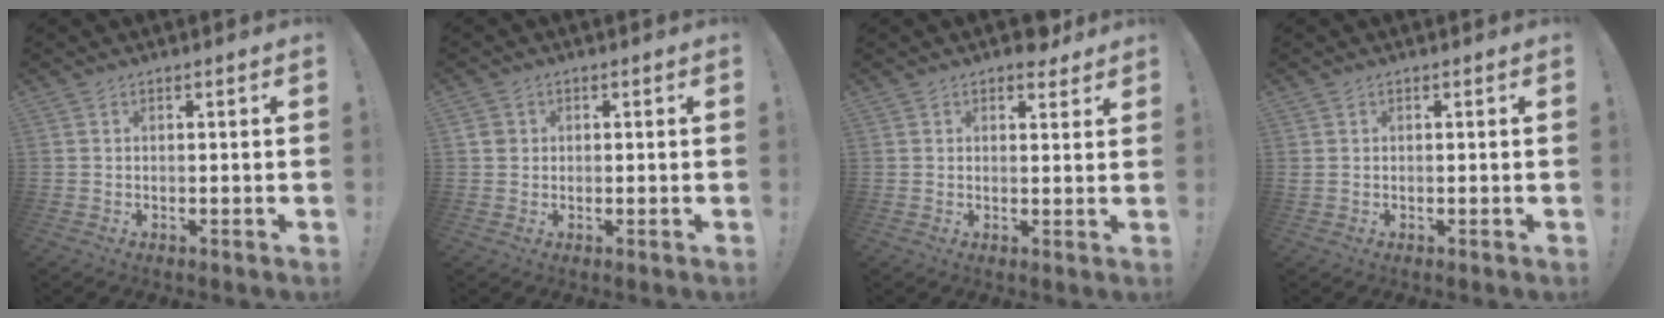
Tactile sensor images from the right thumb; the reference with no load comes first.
{"total": 2.2, "force": [0.4, 2.0, 0.7], "torque": [-0.011, 0.004, 0.007]}
{"total": 4.3, "force": [3.6, 1.9, 1.4], "torque": [0.002, -0.020, 0.061]}
{"total": 0.7, "force": [0.5, 0.4, 0.3], "torque": [-0.008, 0.003, 0.010]}